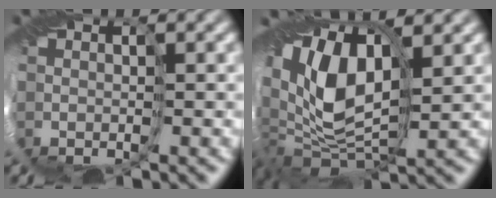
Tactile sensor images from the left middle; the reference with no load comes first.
{"total": 12.5, "force": [1.0, 7.4, 10.0], "torque": [-0.195, -0.018, 0.017]}